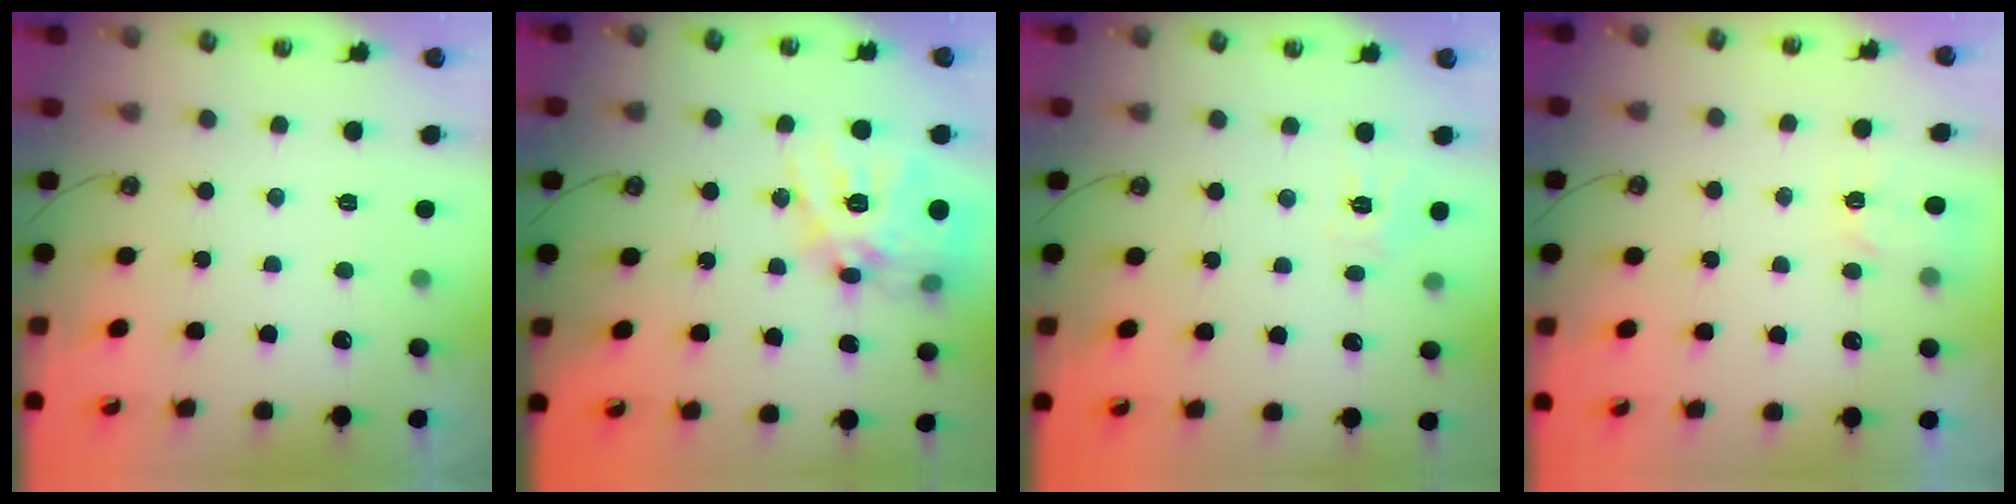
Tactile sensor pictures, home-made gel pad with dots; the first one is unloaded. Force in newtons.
{"total": 21.8, "press": 21.5, "slide": 3.3}
{"total": 5.8, "press": 5.8, "slide": 0.5}
{"total": 3.3, "press": 3.2, "slide": 0.5}